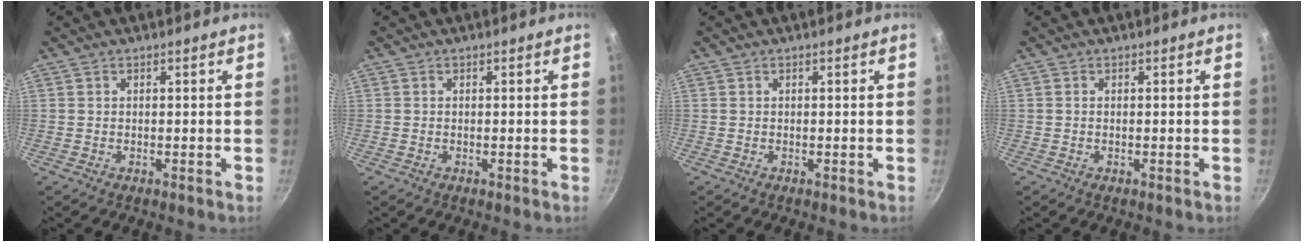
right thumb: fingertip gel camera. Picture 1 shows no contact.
{"total": 0.0}
{"total": 0.0}
{"total": 0.0}